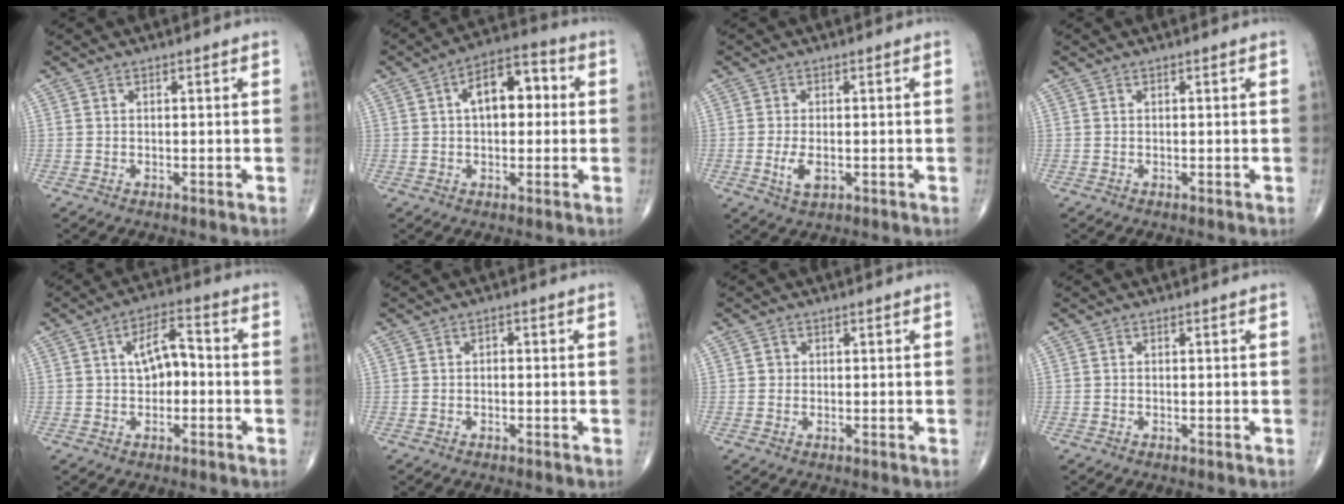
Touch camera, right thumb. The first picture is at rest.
{"total": 10.3, "force": [1.6, 5.8, 8.4], "torque": [-0.107, 0.026, 0.015]}
{"total": 3.7, "force": [-0.8, 1.9, 3.1], "torque": [-0.059, -0.006, -0.012]}
{"total": 0.0}
{"total": 6.9, "force": [0.2, 3.7, 5.8], "torque": [-0.085, 0.028, -0.008]}
{"total": 1.0, "force": [-0.1, 0.7, 0.7], "torque": [-0.004, 0.004, -0.007]}
{"total": 1.1, "force": [0.1, 1.1, 0.2], "torque": [0.002, 0.002, 0.000]}
{"total": 0.0}